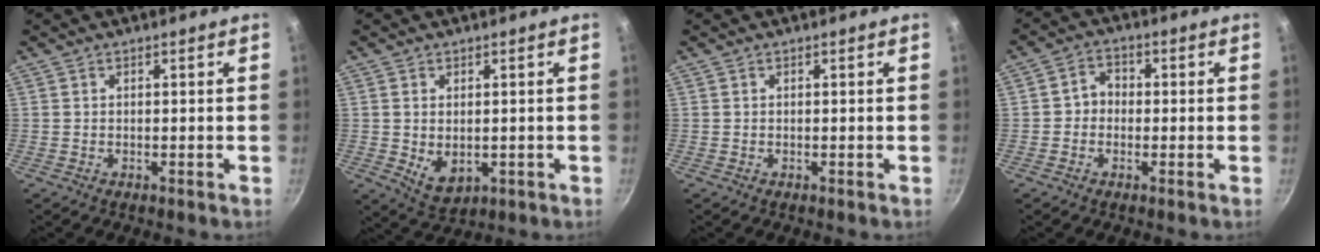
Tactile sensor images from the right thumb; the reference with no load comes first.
{"total": 5.9, "force": [-0.2, 3.9, 4.4], "torque": [-0.070, -0.014, 0.009]}
{"total": 0.0}
{"total": 4.1, "force": [-0.4, 3.6, 2.0], "torque": [-0.007, 0.013, -0.018]}